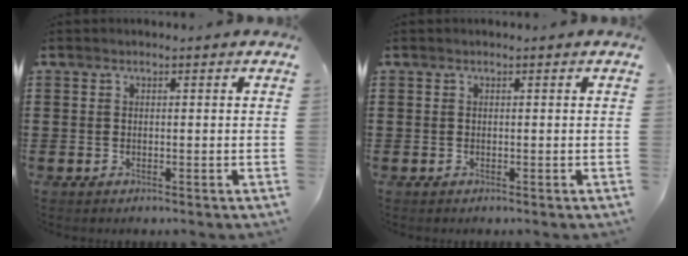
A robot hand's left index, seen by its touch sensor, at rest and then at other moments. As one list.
[{"total": 0.0}]